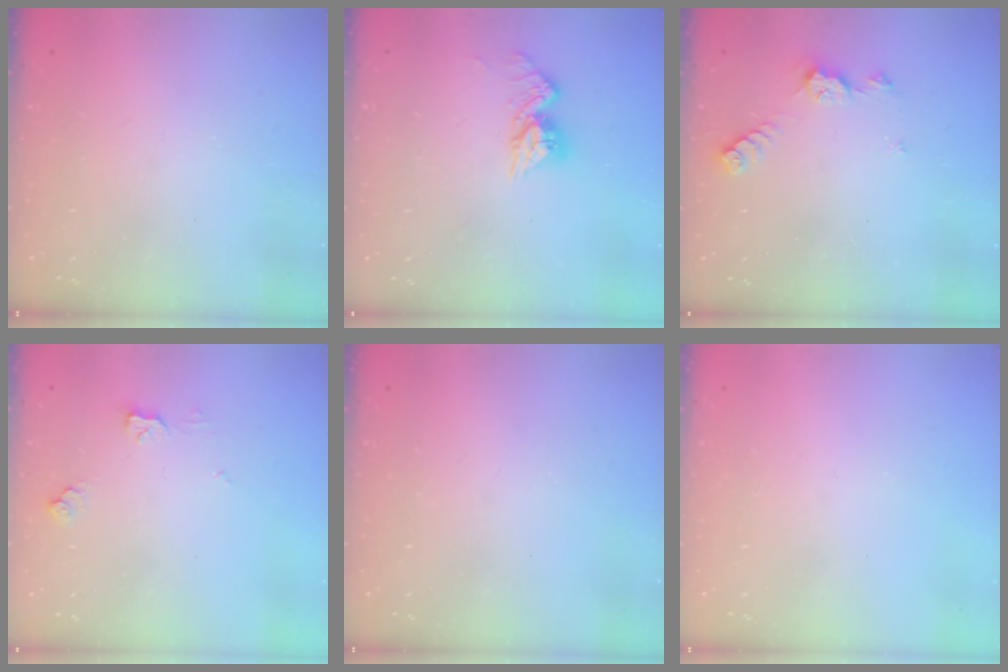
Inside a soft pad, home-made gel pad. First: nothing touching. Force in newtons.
{"total": 10.1, "press": 10.1, "slide": 0.7}
{"total": 5.5, "press": 5.4, "slide": 0.6}
{"total": 5.7, "press": 5.6, "slide": 0.9}
{"total": 0.0}
{"total": 0.0}